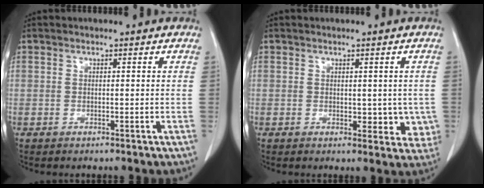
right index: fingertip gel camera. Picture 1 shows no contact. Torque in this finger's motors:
{"motor_torque": [-0.02, 0.04, 0.06, 0.02]}